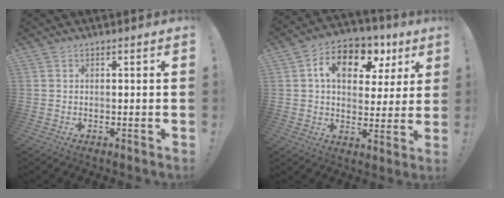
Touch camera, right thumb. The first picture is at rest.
{"total": 14.2, "force": [5.9, 8.9, 9.4], "torque": [-0.141, -0.020, 0.102]}